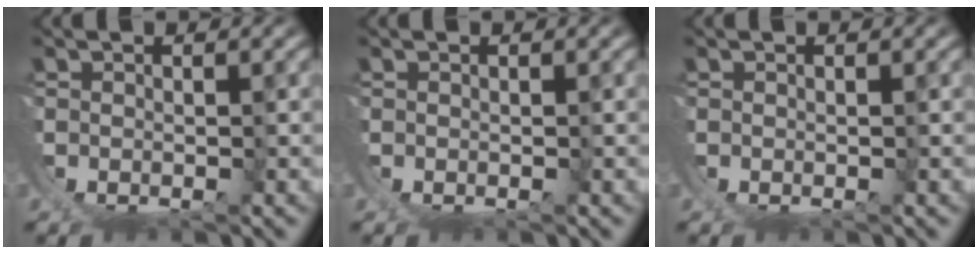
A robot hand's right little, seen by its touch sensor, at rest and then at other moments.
{"total": 0.0}
{"total": 0.0}